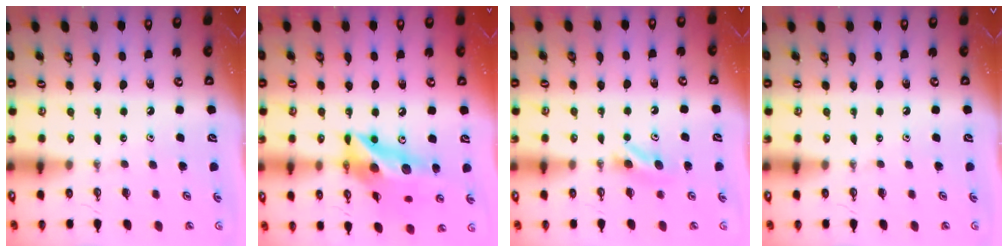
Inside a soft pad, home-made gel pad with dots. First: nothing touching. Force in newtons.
{"total": 15.6, "press": 15.6, "slide": 1.5}
{"total": 4.7, "press": 4.3, "slide": 2.0}
{"total": 0.0}